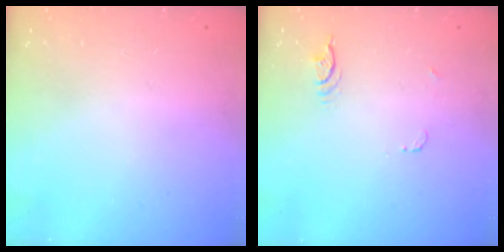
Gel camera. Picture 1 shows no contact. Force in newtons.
{"total": 3.9, "press": 3.5, "slide": 1.7}